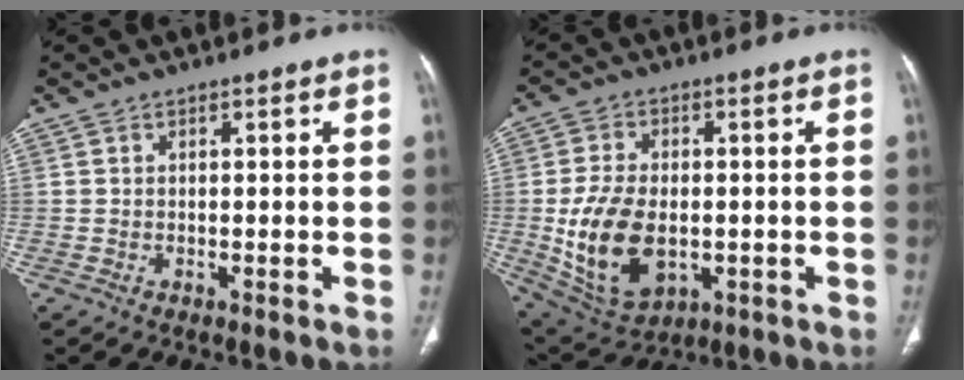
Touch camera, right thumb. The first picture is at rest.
{"total": 14.8, "force": [-2.1, 9.2, 11.5], "torque": [-0.207, -0.004, -0.018]}